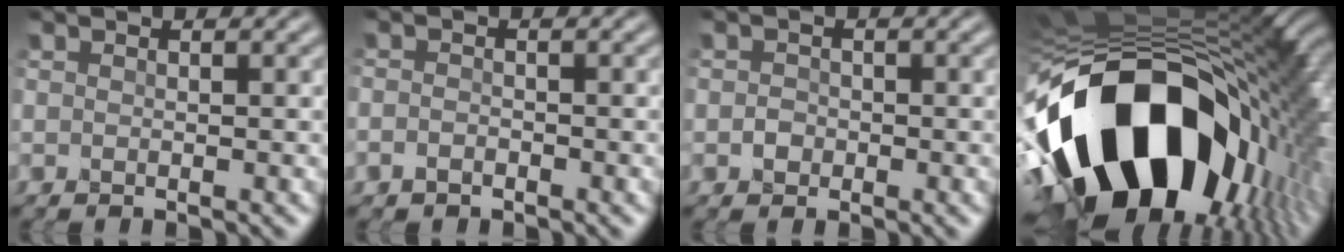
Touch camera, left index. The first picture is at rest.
{"total": 1.0, "force": [-0.7, 0.6, 0.3], "torque": [0.001, 0.006, -0.021]}
{"total": 1.0, "force": [-0.3, 0.9, 0.4], "torque": [0.007, 0.006, -0.012]}
{"total": 20.3, "force": [-5.4, 12.2, 15.4], "torque": [-0.285, -0.017, -0.095]}